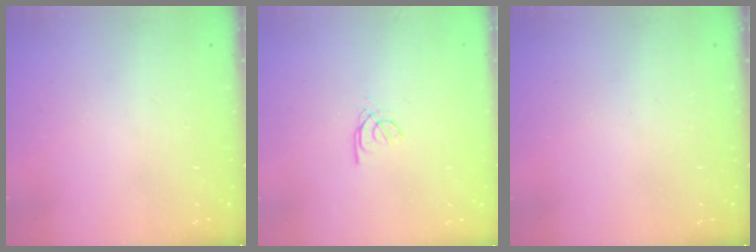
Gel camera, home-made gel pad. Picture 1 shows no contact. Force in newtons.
{"total": 2.4, "press": 2.4, "slide": 0.3}
{"total": 0.0}